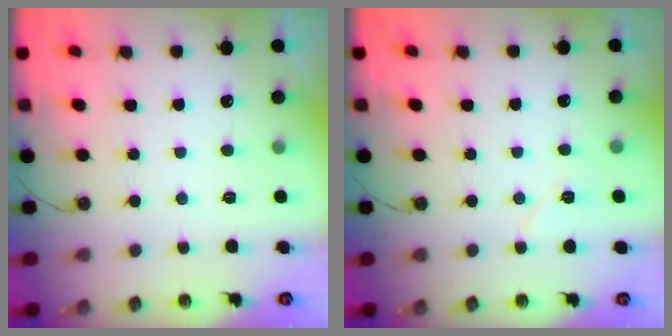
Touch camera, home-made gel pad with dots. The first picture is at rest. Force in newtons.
{"total": 4.9, "press": 4.6, "slide": 1.7}